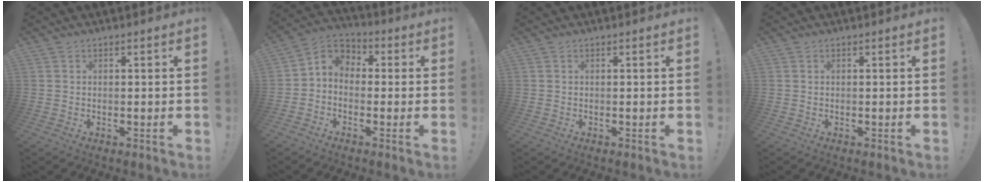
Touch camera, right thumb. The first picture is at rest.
{"total": 5.7, "force": [-1.4, 4.8, 2.7], "torque": [-0.046, 0.014, -0.023]}
{"total": 0.0}
{"total": 0.0}